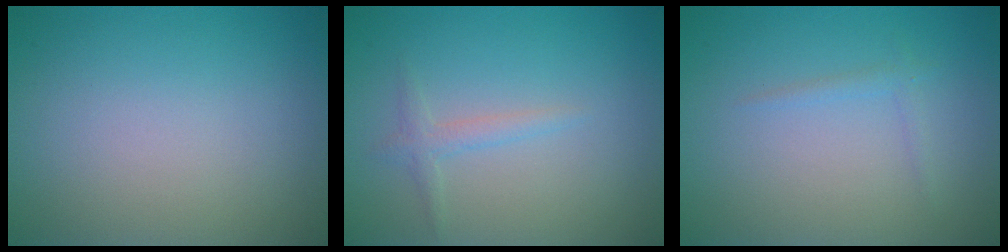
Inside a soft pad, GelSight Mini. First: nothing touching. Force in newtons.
{"total": 1.3, "press": 1.3, "slide": 0.0}
{"total": 0.8, "press": 0.8, "slide": 0.0}